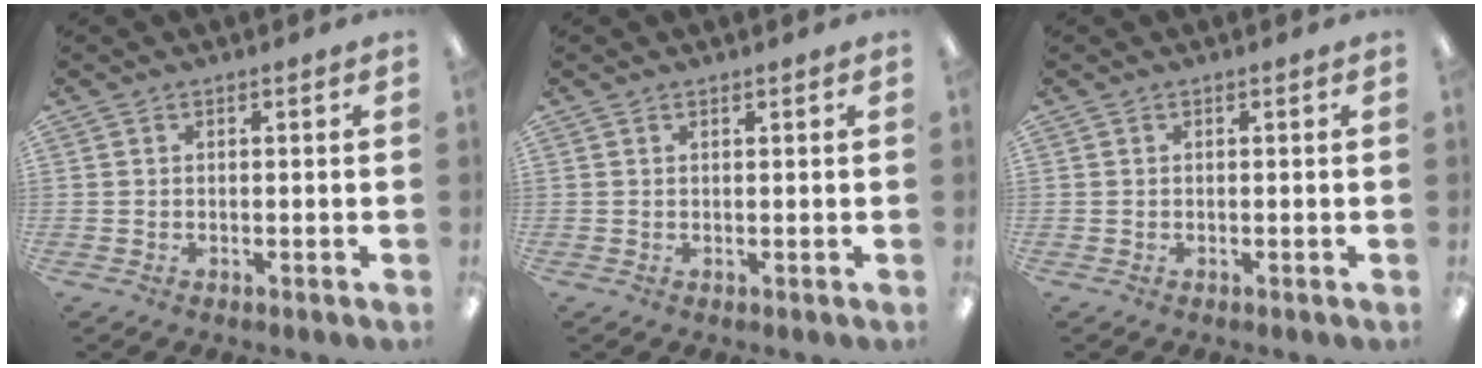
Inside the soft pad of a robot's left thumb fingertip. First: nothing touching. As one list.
[{"total": 0.6, "force": [0.6, 0.1, 0.1], "torque": [-0.002, 0.000, 0.011]}, {"total": 0.0}]